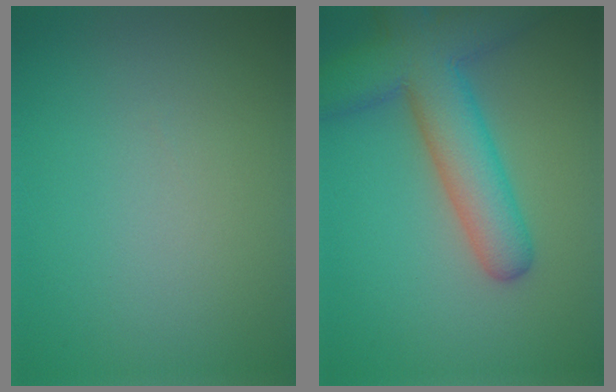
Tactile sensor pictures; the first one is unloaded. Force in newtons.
{"total": 8.4, "press": 8.4, "slide": 0.4}